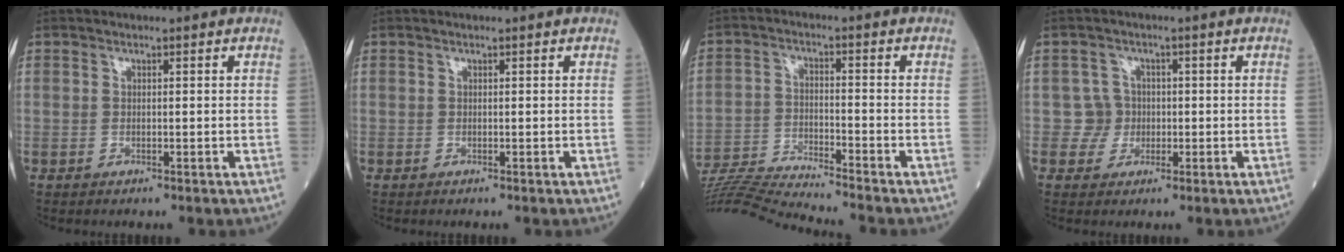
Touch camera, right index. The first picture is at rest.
{"total": 0.0}
{"total": 11.8, "force": [-11.4, -2.2, 2.2], "torque": [-0.037, -0.008, -0.208]}
{"total": 3.0, "force": [-0.3, 2.9, -0.4], "torque": [0.020, 0.011, -0.010]}